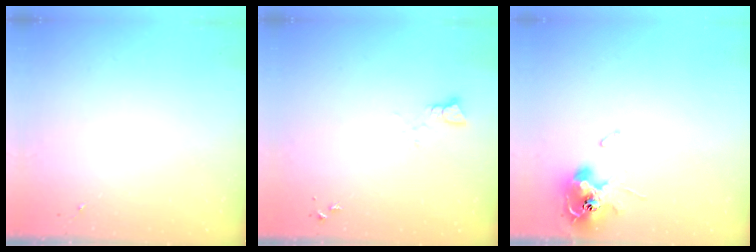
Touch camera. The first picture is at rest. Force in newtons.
{"total": 2.5, "press": 2.5, "slide": 0.1}
{"total": 11.2, "press": 11.2, "slide": 0.8}